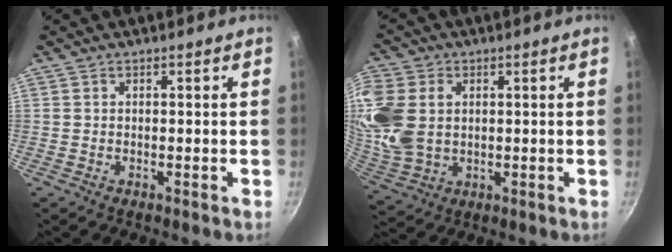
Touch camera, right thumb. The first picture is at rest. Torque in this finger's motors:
{"motor_torque": [0.93, 3.32, 1.62, -0.13, 0.27]}